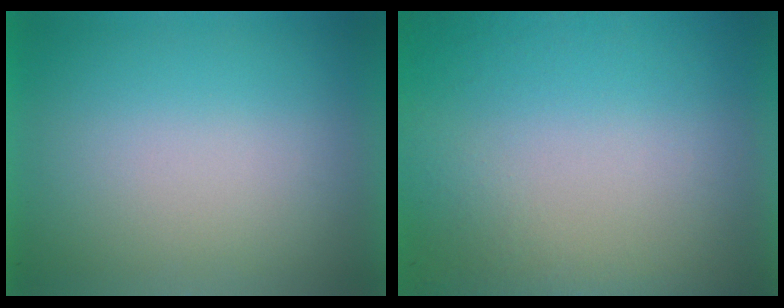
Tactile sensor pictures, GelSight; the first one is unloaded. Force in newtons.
{"total": 8.0}